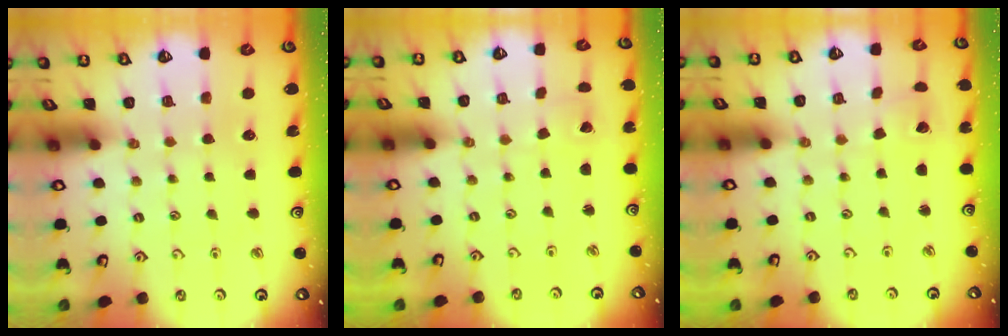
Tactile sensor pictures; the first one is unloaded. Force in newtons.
{"total": 0.5, "press": 0.5, "slide": 0.1}
{"total": 2.2, "press": 2.2, "slide": 0.1}